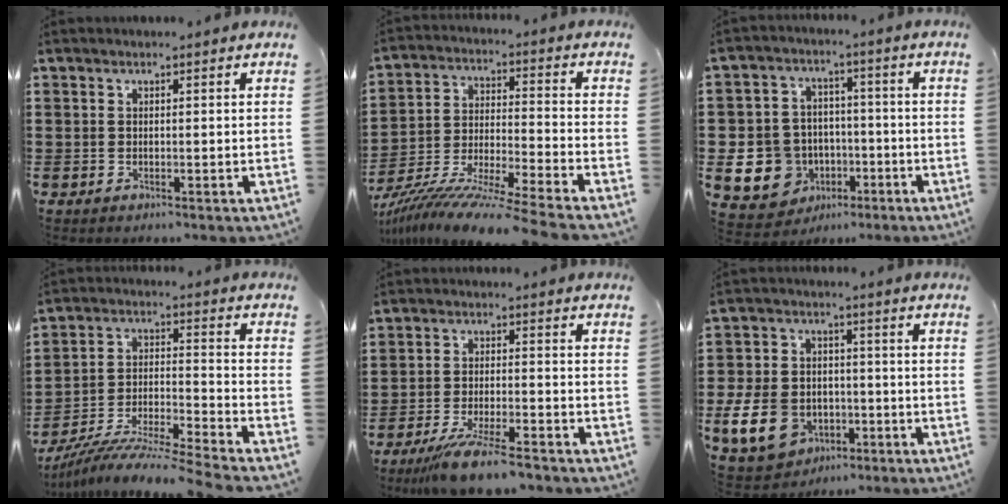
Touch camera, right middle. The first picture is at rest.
{"total": 11.2, "force": [-10.3, -1.0, 4.4], "torque": [-0.073, -0.001, -0.204]}
{"total": 9.3, "force": [-3.0, 8.3, 2.9], "torque": [-0.113, 0.011, -0.051]}
{"total": 8.6, "force": [-8.2, -0.9, 2.5], "torque": [-0.045, -0.007, -0.164]}
{"total": 7.3, "force": [-5.9, 0.2, 4.3], "torque": [-0.092, -0.018, -0.109]}
{"total": 10.0, "force": [-3.5, 7.6, 5.5], "torque": [-0.156, 0.011, -0.068]}